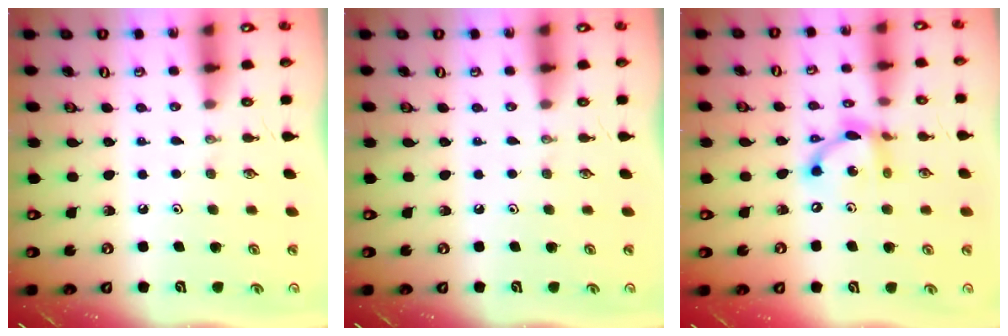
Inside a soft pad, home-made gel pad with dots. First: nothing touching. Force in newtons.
{"total": 0.0}
{"total": 12.2, "press": 12.2, "slide": 0.6}